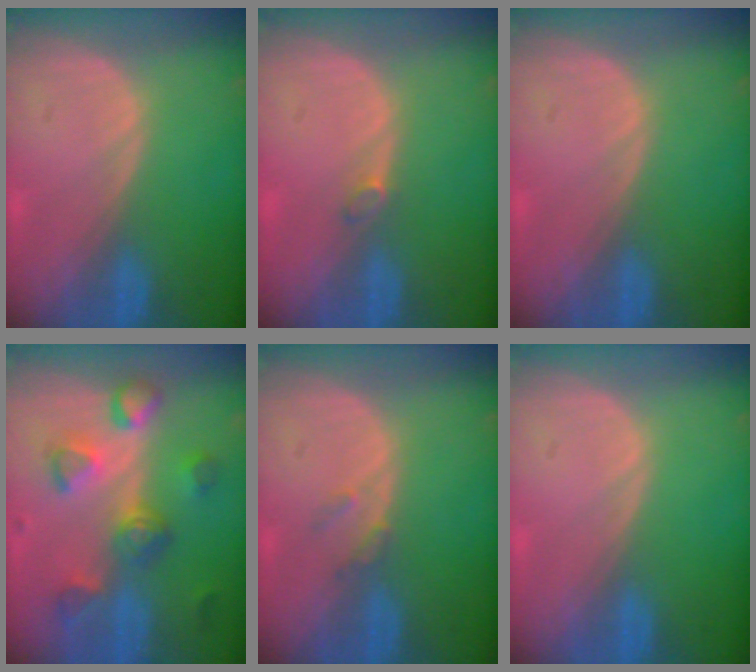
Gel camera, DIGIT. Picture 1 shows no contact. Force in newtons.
{"total": 1.2, "press": 1.2, "slide": 0.2}
{"total": 0.0}
{"total": 8.1, "press": 7.8, "slide": 2.3}
{"total": 1.6, "press": 1.6, "slide": 0.2}
{"total": 0.0}